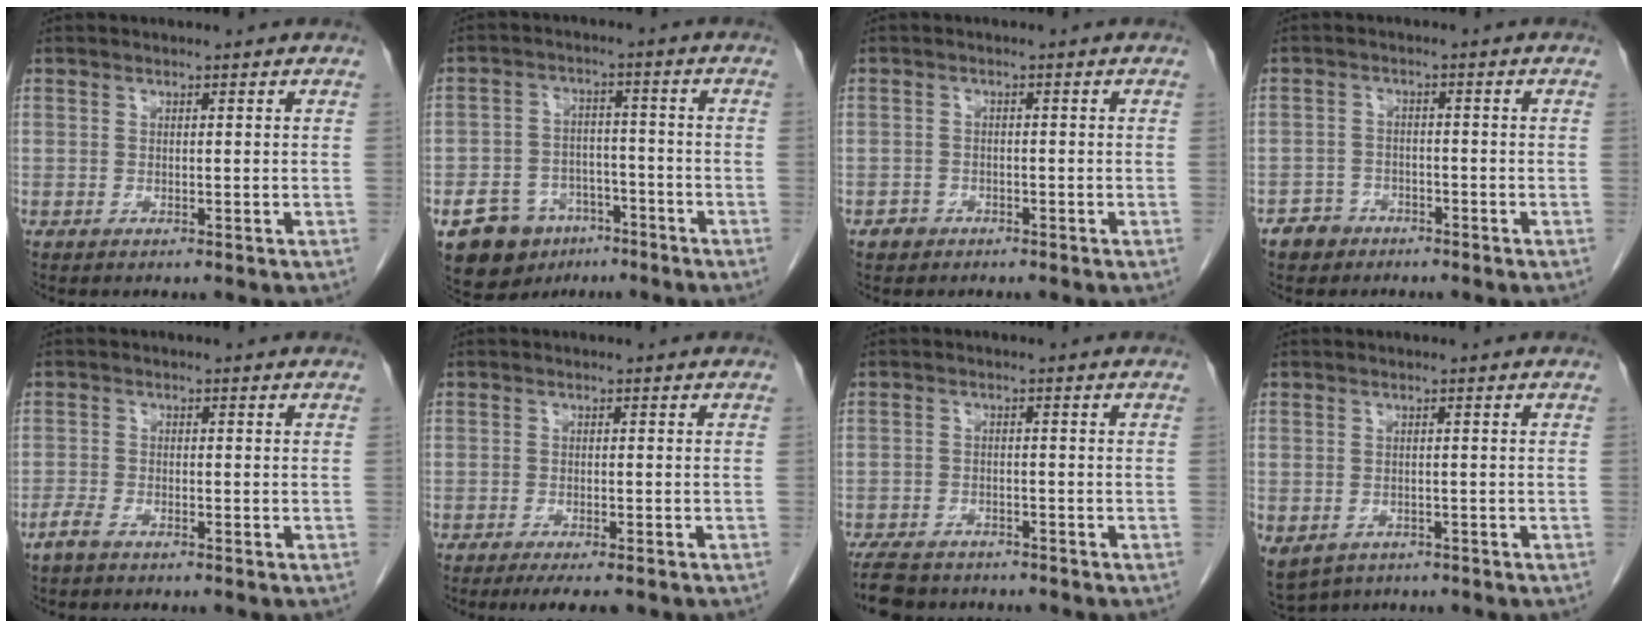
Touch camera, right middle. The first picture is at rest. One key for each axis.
{"total": 9.7, "fx": -5.9, "fy": 6.9, "fz": 3.6, "tx": -0.069, "ty": 0.013, "tz": -0.089}
{"total": 1.6, "fx": -1.1, "fy": 1.2, "fz": 0.0, "tx": -0.004, "ty": 0.006, "tz": -0.019}
{"total": 3.5, "fx": -2.5, "fy": 2.4, "fz": 0.1, "tx": -0.005, "ty": 0.010, "tz": -0.042}
{"total": 2.5, "fx": -1.6, "fy": 1.1, "fz": 1.5, "tx": -0.039, "ty": -0.002, "tz": -0.030}
{"total": 5.3, "fx": -4.2, "fy": 0.9, "fz": 3.1, "tx": -0.038, "ty": -0.010, "tz": -0.061}
{"total": 8.5, "fx": -7.2, "fy": 3.4, "fz": 3.0, "tx": -0.059, "ty": -0.011, "tz": -0.112}
{"total": 9.7, "fx": -5.6, "fy": 7.1, "fz": 3.7, "tx": -0.102, "ty": -0.015, "tz": -0.070}